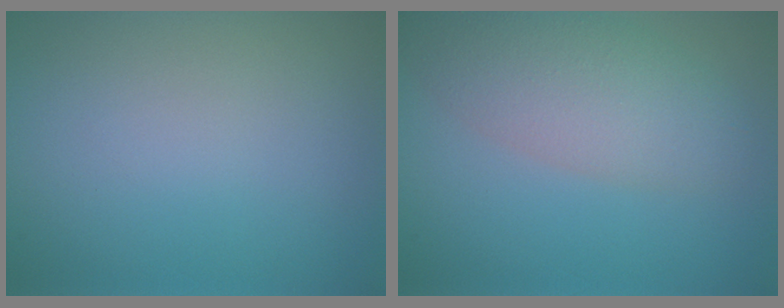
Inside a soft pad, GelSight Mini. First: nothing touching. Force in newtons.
{"total": 5.4, "press": 5.4, "slide": 0.2}